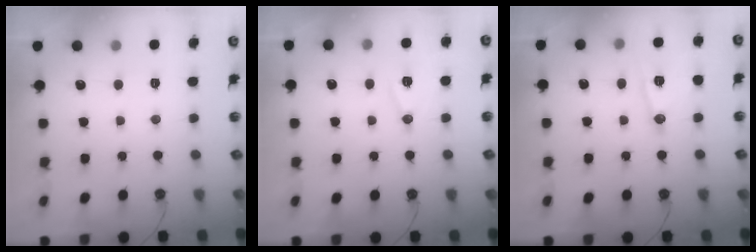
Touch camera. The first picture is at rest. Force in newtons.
{"total": 9.4, "press": 8.7, "slide": 3.5}
{"total": 11.7, "press": 11.7, "slide": 0.7}